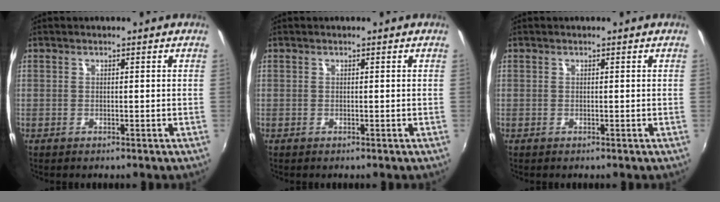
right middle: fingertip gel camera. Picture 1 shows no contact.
{"total": 0.0}
{"total": 0.0}